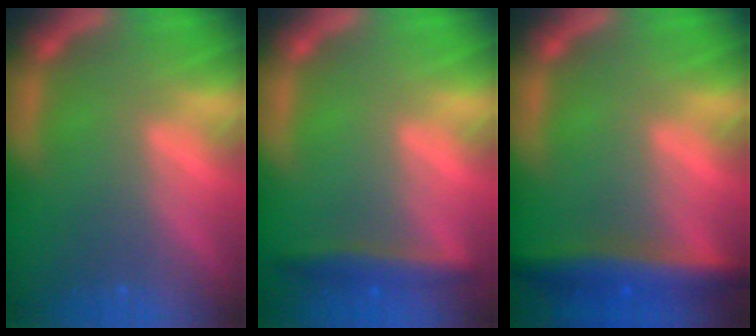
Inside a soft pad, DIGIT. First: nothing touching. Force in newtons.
{"total": 2.9}
{"total": 5.5}